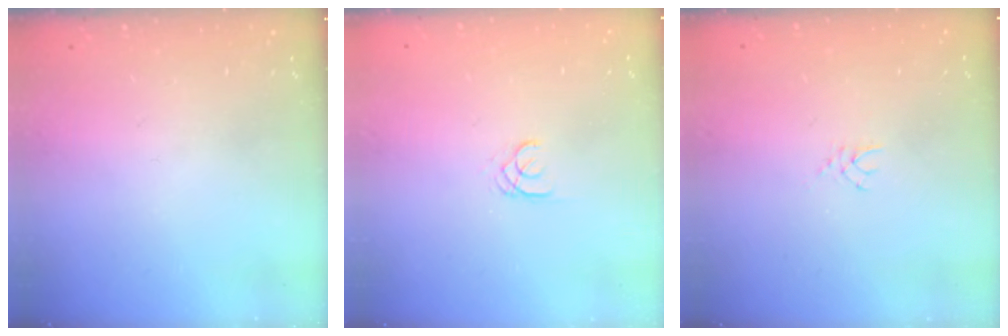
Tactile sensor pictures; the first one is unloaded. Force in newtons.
{"total": 1.8, "press": 1.7, "slide": 0.2}
{"total": 2.1, "press": 2.1, "slide": 0.3}